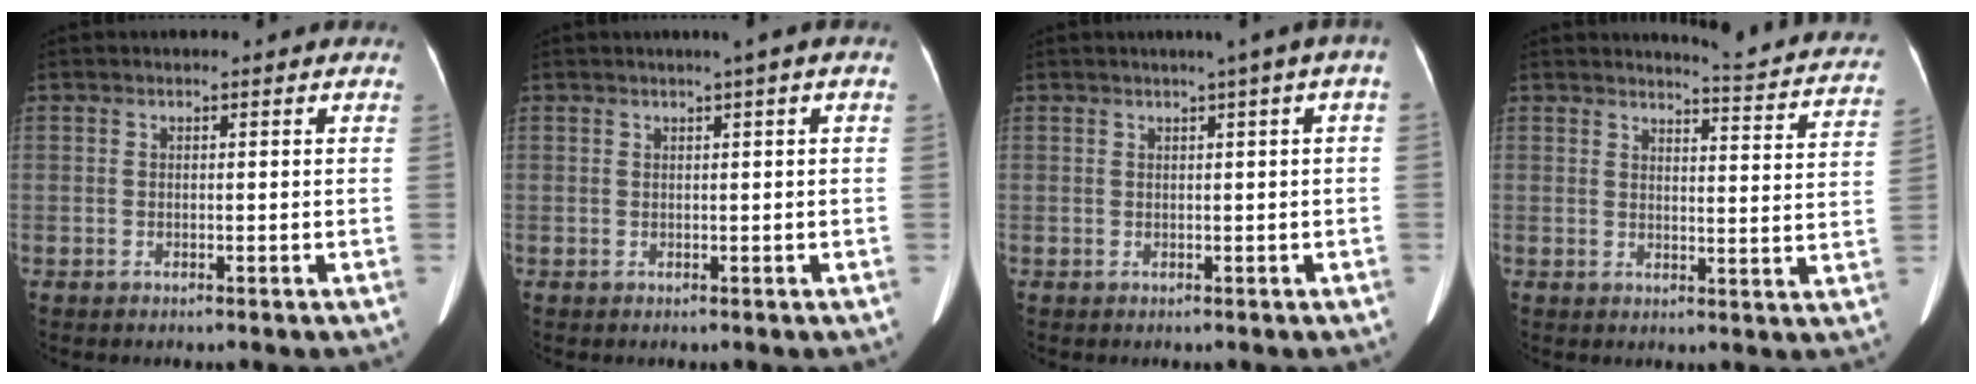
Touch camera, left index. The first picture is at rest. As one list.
[{"total": 1.5, "force": [0.6, -0.3, 1.4], "torque": [-0.023, 0.003, 0.011]}, {"total": 3.0, "force": [0.8, -0.2, 2.9], "torque": [-0.037, 0.010, 0.010]}, {"total": 13.0, "force": [12.6, 0.1, 3.0], "torque": [-0.030, -0.069, 0.124]}]